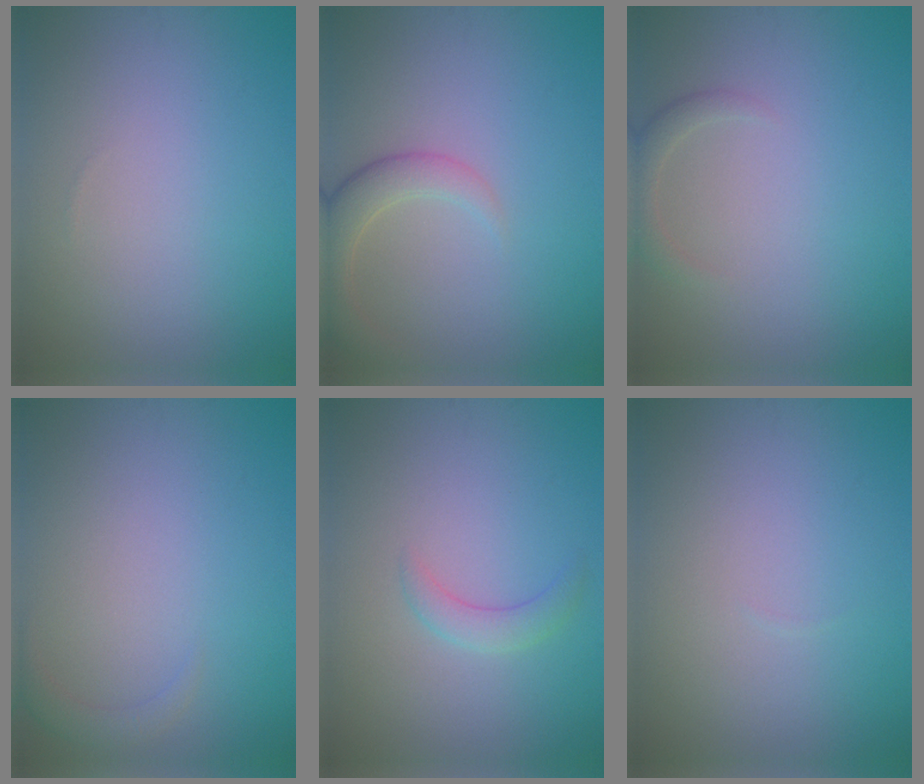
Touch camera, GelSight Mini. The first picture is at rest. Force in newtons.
{"total": 3.4, "press": 3.4, "slide": 0.4}
{"total": 1.6, "press": 1.6, "slide": 0.1}
{"total": 1.3, "press": 1.3, "slide": 0.2}
{"total": 1.8, "press": 1.8, "slide": 0.1}
{"total": 0.0}